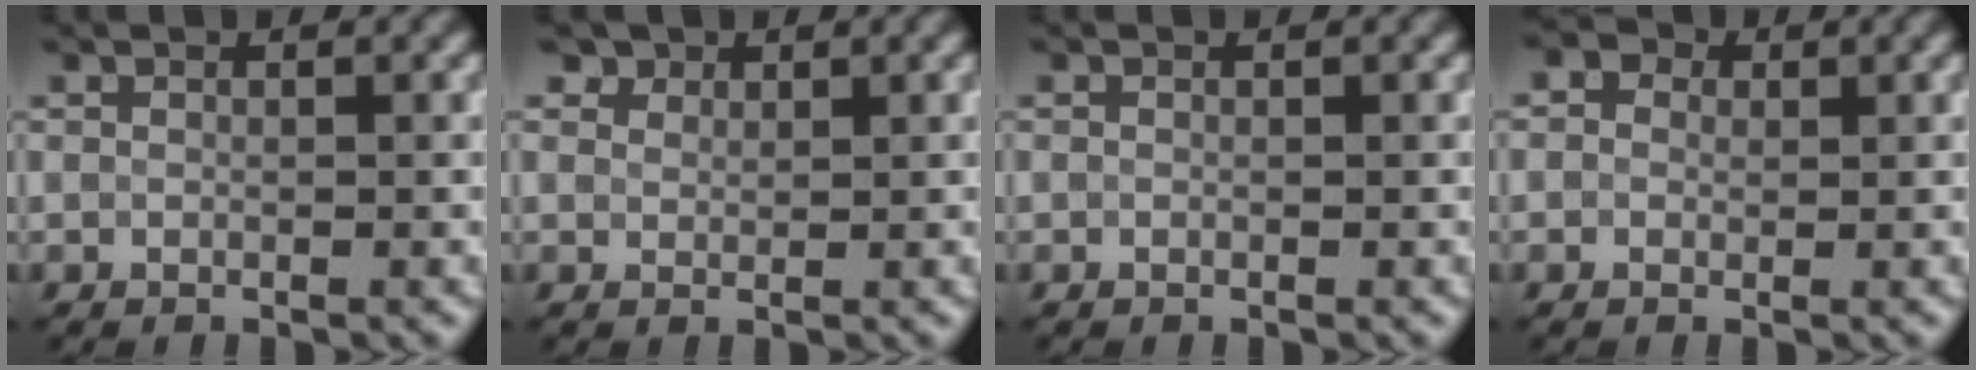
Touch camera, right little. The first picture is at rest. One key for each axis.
{"total": 2.5, "fx": 2.0, "fy": 1.4, "fz": 0.7, "tx": -0.021, "ty": -0.007, "tz": 0.043}
{"total": 0.0}
{"total": 3.1, "fx": 1.4, "fy": 2.3, "fz": 1.6, "tx": -0.016, "ty": 0.015, "tz": -0.015}